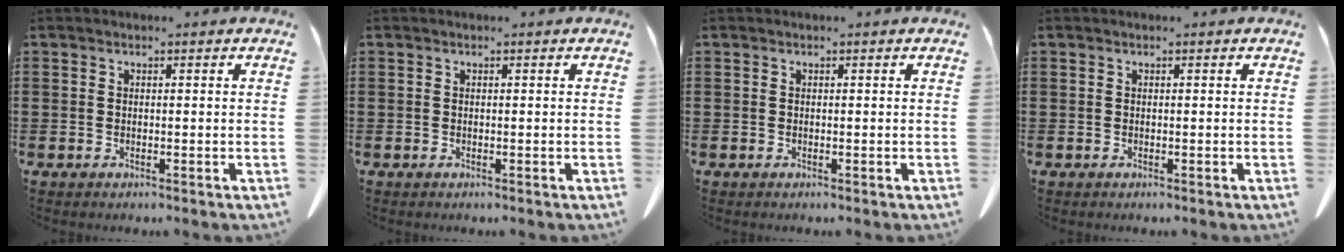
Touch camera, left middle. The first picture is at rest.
{"total": 0.0}
{"total": 0.0}
{"total": 0.0}